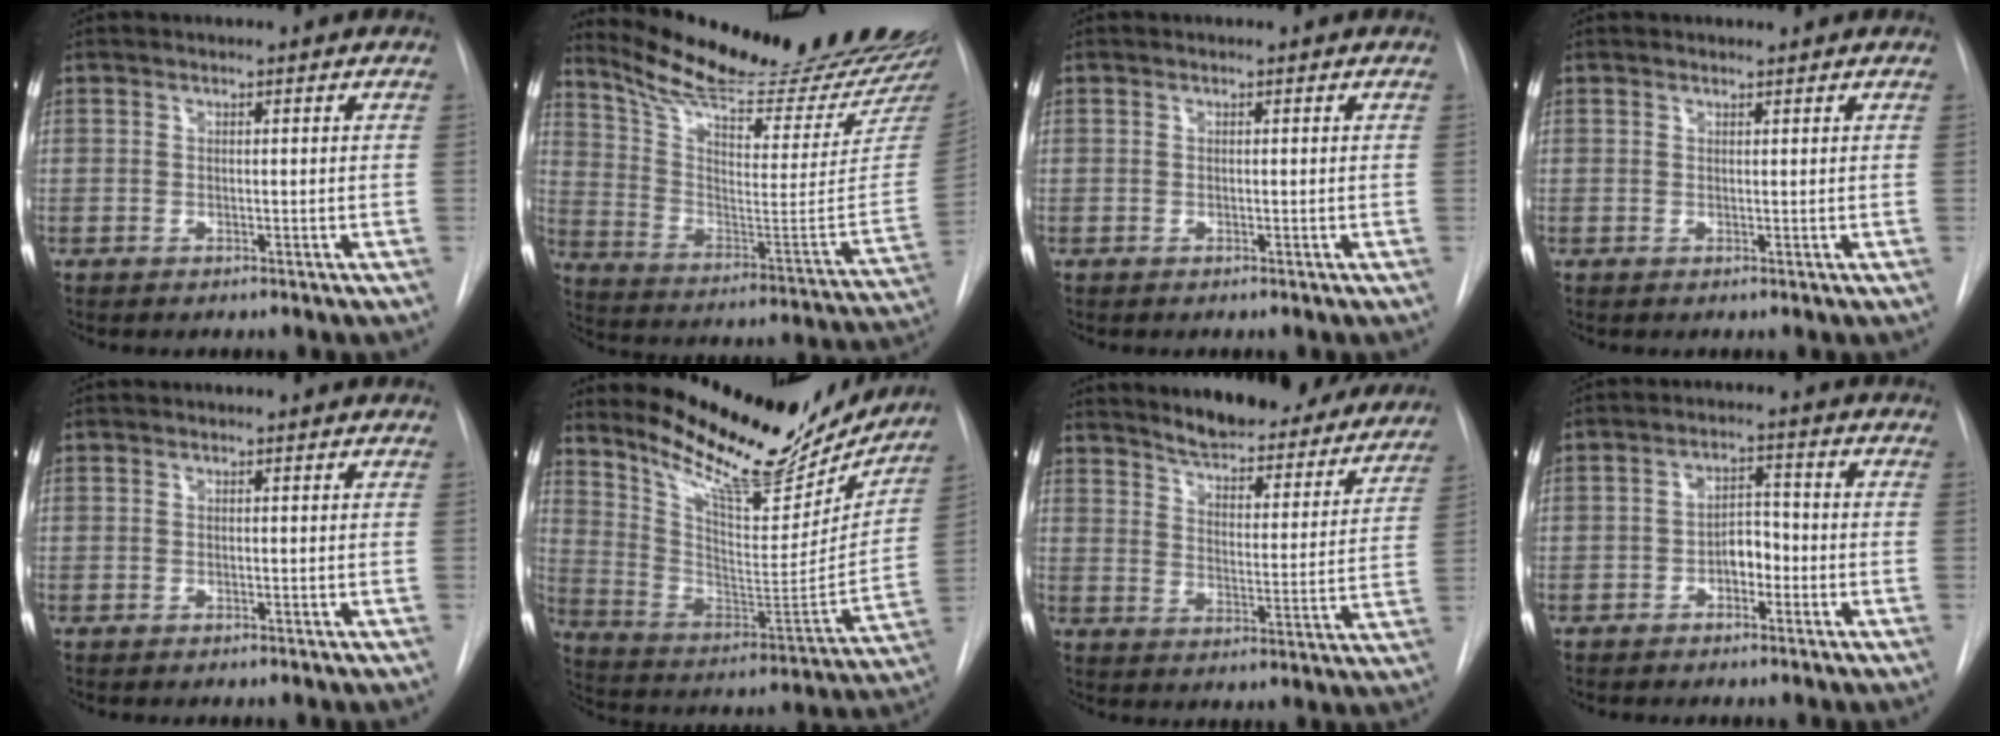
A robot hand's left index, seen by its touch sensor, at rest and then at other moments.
{"total": 30.0, "force": [27.0, 1.3, 13.0], "torque": [-0.216, -0.115, 0.377]}
{"total": 0.0}
{"total": 0.6, "force": [0.5, 0.1, -0.1], "torque": [-0.006, -0.002, 0.009]}
{"total": 0.0}
{"total": 22.5, "force": [20.0, 4.7, 9.1], "torque": [-0.153, -0.045, 0.305]}
{"total": 22.4, "force": [20.4, 4.8, 7.9], "torque": [-0.104, -0.035, 0.260]}
{"total": 3.9, "force": [-1.6, 2.2, 2.8], "torque": [-0.043, 0.014, -0.029]}